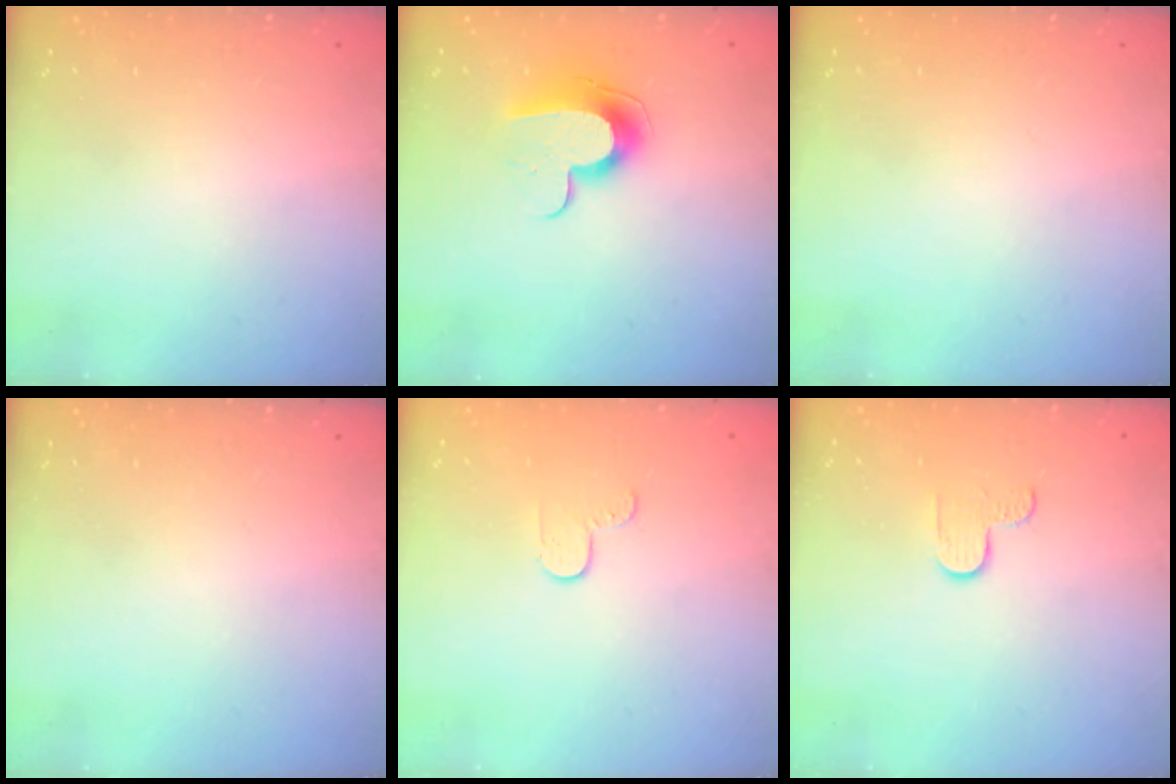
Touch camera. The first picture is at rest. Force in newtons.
{"total": 10.2, "press": 10.2, "slide": 0.1}
{"total": 0.0}
{"total": 0.0}
{"total": 3.7, "press": 3.6, "slide": 0.3}
{"total": 2.9, "press": 2.9, "slide": 0.3}